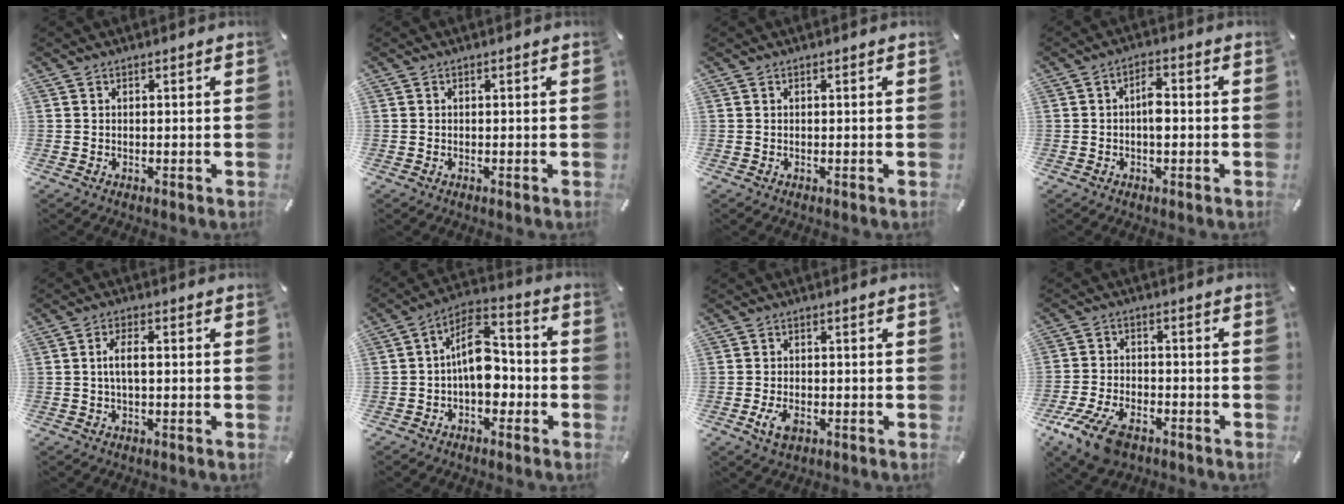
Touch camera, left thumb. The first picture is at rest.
{"total": 0.0}
{"total": 0.0}
{"total": 4.4, "force": [-0.4, 2.2, 3.8], "torque": [-0.063, 0.006, -0.009]}
{"total": 4.6, "force": [-0.2, 1.9, 4.2], "torque": [-0.084, 0.007, -0.008]}
{"total": 11.7, "force": [-1.7, 7.5, 8.8], "torque": [-0.154, 0.008, -0.029]}
{"total": 4.3, "force": [-1.8, 2.6, 2.8], "torque": [-0.067, 0.003, -0.035]}
{"total": 10.7, "force": [-6.7, 5.6, 6.2], "torque": [-0.136, 0.027, -0.126]}